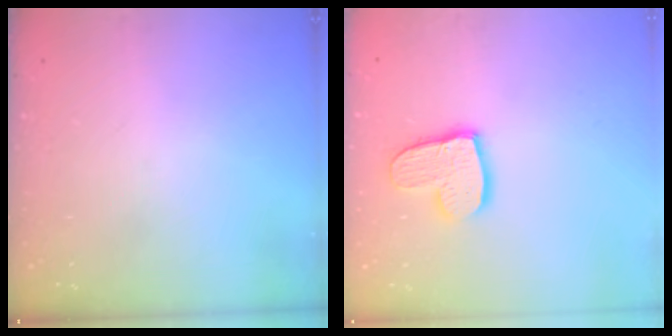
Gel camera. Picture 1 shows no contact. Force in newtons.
{"total": 12.2, "press": 12.2, "slide": 1.0}